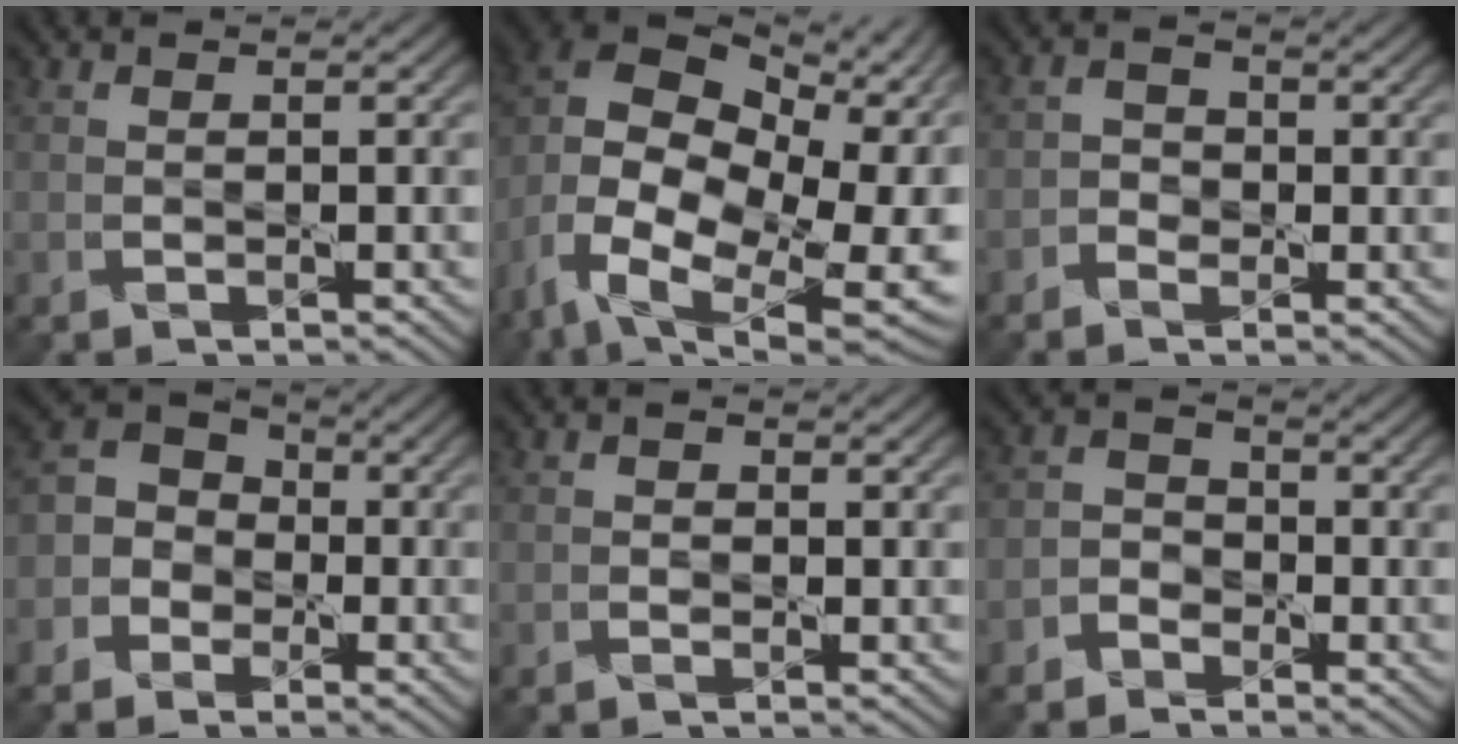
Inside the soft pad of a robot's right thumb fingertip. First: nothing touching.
{"total": 18.6, "force": [-4.0, 12.6, 13.0], "torque": [-0.245, 0.007, -0.052]}
{"total": 1.8, "force": [-0.9, 1.4, 0.5], "torque": [-0.009, 0.005, -0.026]}
{"total": 5.8, "force": [-2.1, 5.1, 1.9], "torque": [-0.045, 0.005, -0.061]}
{"total": 0.7, "force": [-0.2, 0.5, 0.4], "torque": [-0.005, 0.000, -0.007]}
{"total": 2.7, "force": [-1.9, 1.9, 0.5], "torque": [-0.015, 0.007, -0.051]}